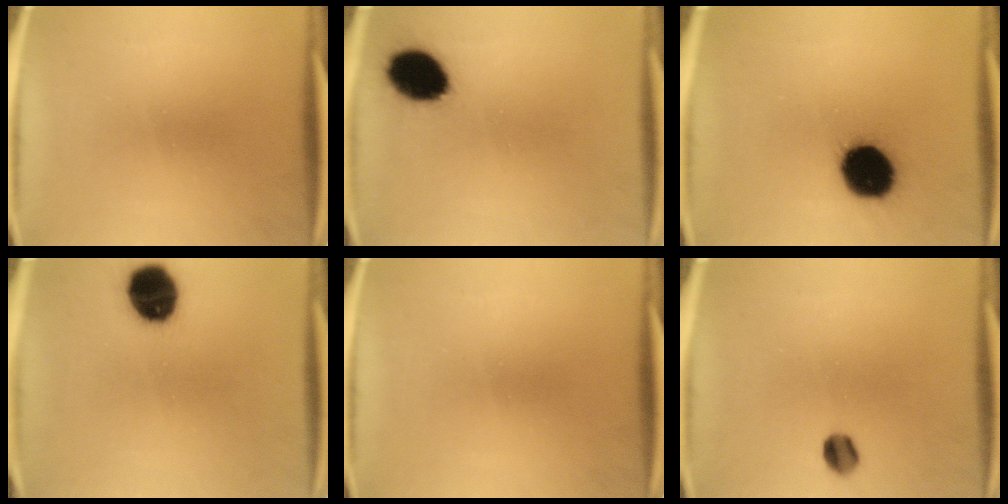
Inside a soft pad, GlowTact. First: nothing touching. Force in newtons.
{"total": 11.7}
{"total": 17.3}
{"total": 12.3}
{"total": 0.0}
{"total": 3.8}